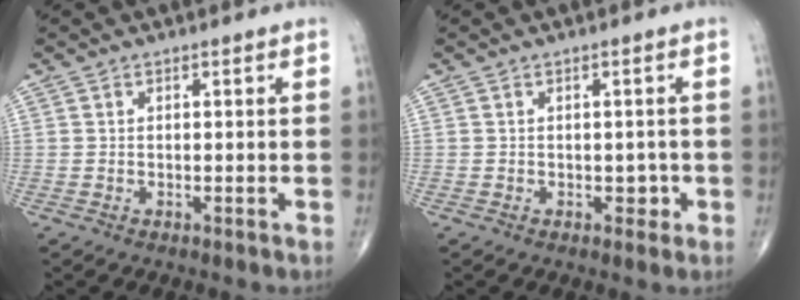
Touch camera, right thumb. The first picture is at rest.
{"total": 1.8, "force": [-0.5, 1.3, 1.1], "torque": [0.004, 0.004, -0.007]}